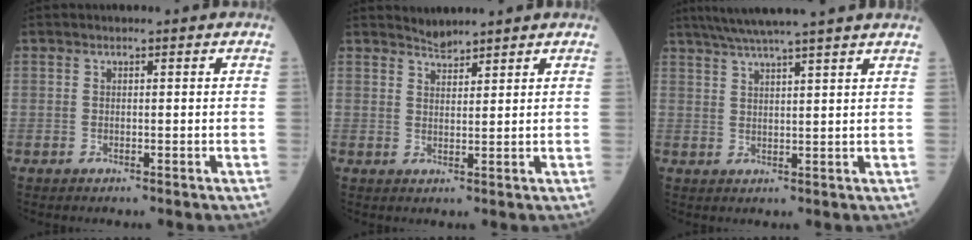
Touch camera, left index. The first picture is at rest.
{"total": 2.1, "force": [2.1, 0.0, -0.1], "torque": [-0.006, 0.007, 0.043]}
{"total": 11.5, "force": [9.7, -1.4, 6.0], "torque": [-0.100, 0.025, 0.133]}